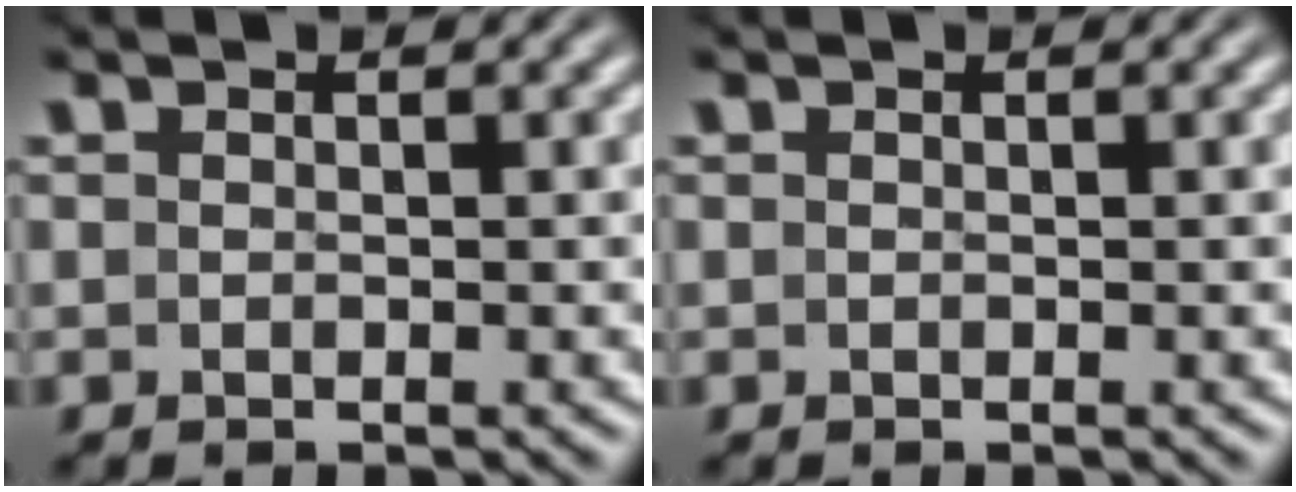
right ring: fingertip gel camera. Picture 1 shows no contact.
{"total": 0.0}